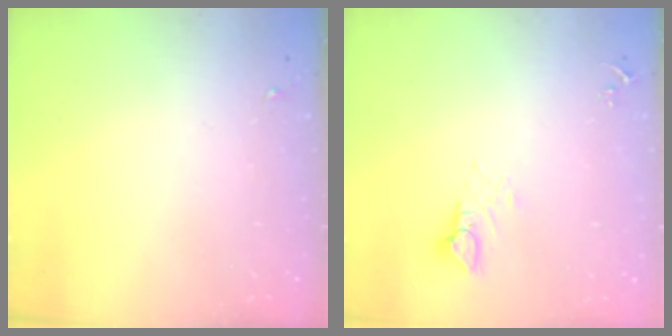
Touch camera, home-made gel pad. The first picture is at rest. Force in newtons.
{"total": 4.3, "press": 4.3, "slide": 0.3}